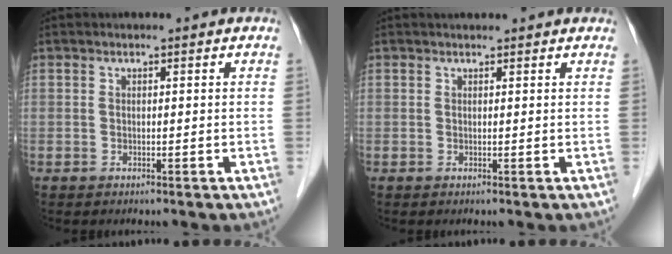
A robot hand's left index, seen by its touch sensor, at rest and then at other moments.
{"total": 4.2, "force": [3.9, 0.6, 1.4], "torque": [-0.018, 0.027, 0.042]}